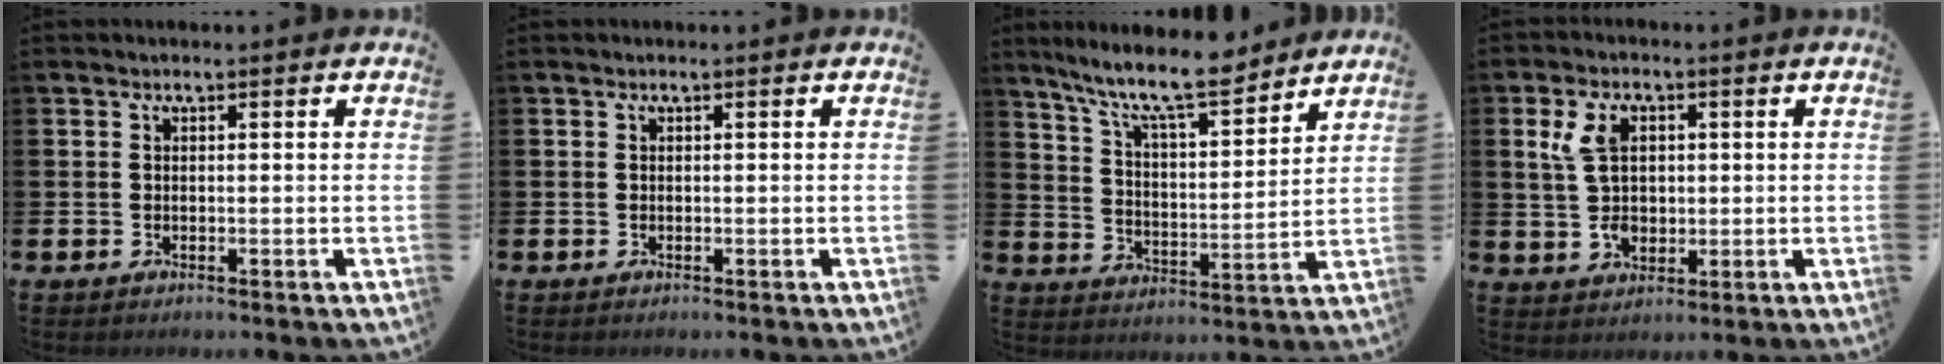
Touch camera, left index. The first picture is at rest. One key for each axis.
{"total": 0.0}
{"total": 10.7, "fx": 9.4, "fy": 1.8, "fz": 4.9, "tx": -0.114, "ty": -0.052, "tz": 0.163}
{"total": 6.2, "fx": 1.7, "fy": 4.2, "fz": 4.3, "tx": -0.082, "ty": 0.012, "tz": 0.028}